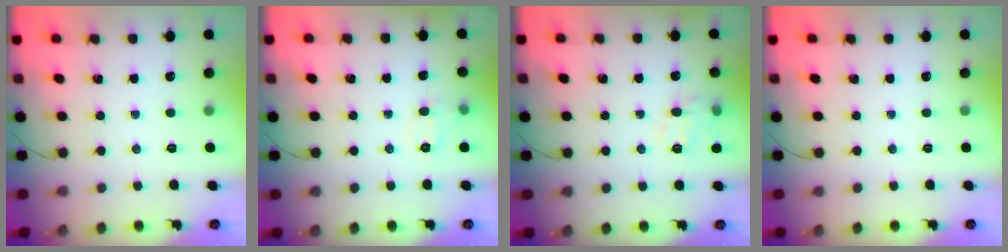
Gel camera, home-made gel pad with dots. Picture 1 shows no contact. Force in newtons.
{"total": 7.6, "press": 7.5, "slide": 1.3}
{"total": 10.0, "press": 9.9, "slide": 1.5}
{"total": 0.0}